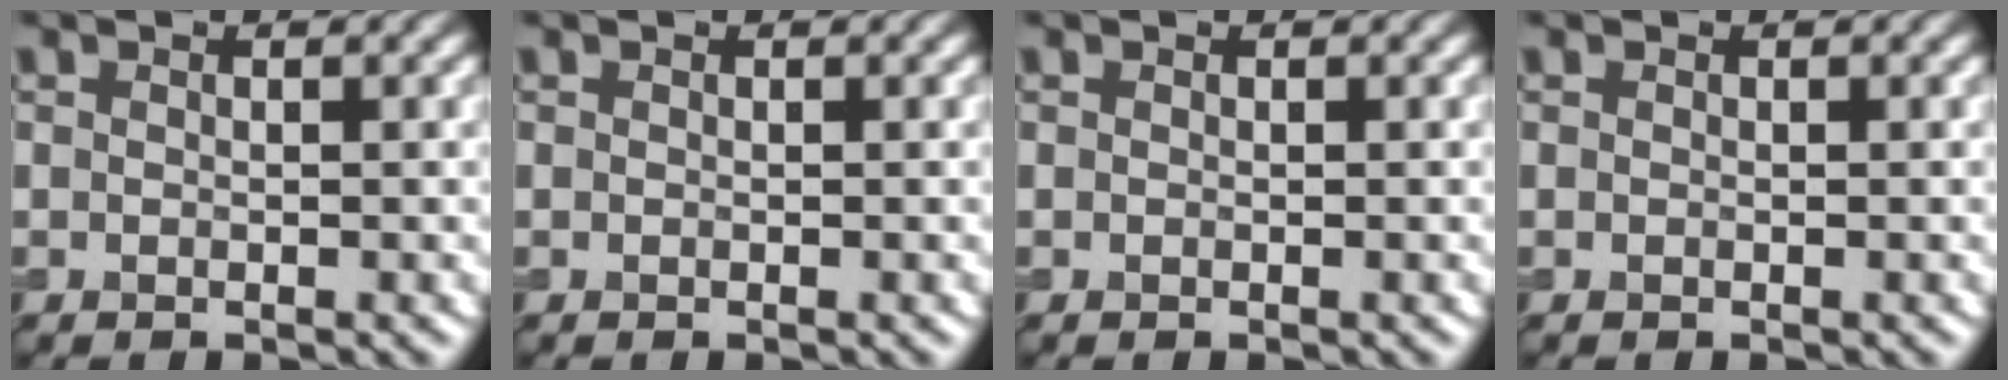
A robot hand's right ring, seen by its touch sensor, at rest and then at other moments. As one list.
[{"total": 0.0}, {"total": 0.0}, {"total": 0.0}]